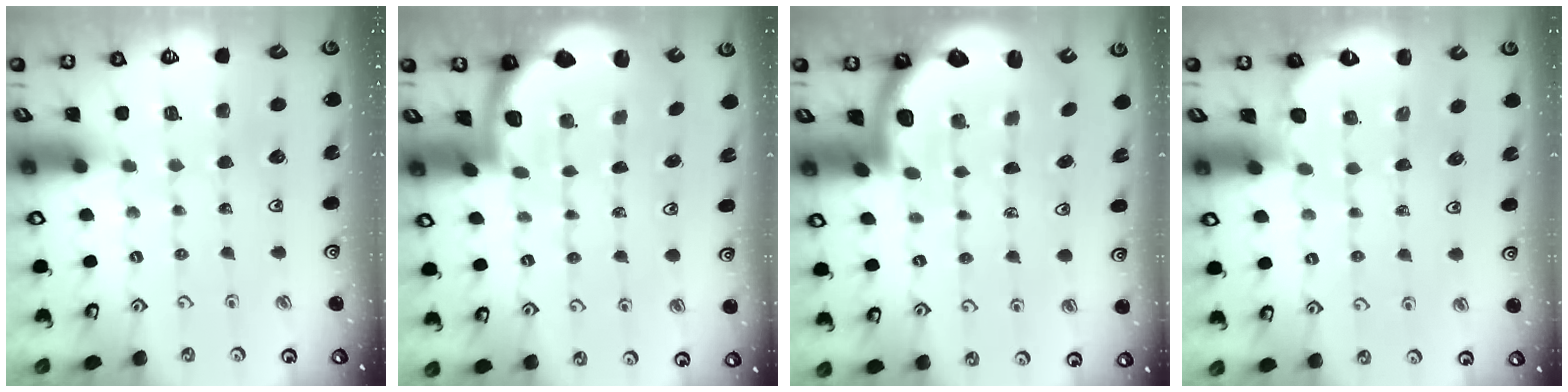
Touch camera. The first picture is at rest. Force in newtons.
{"total": 2.0, "press": 1.9, "slide": 0.5}
{"total": 3.0, "press": 2.9, "slide": 0.4}
{"total": 2.4, "press": 2.3, "slide": 0.7}